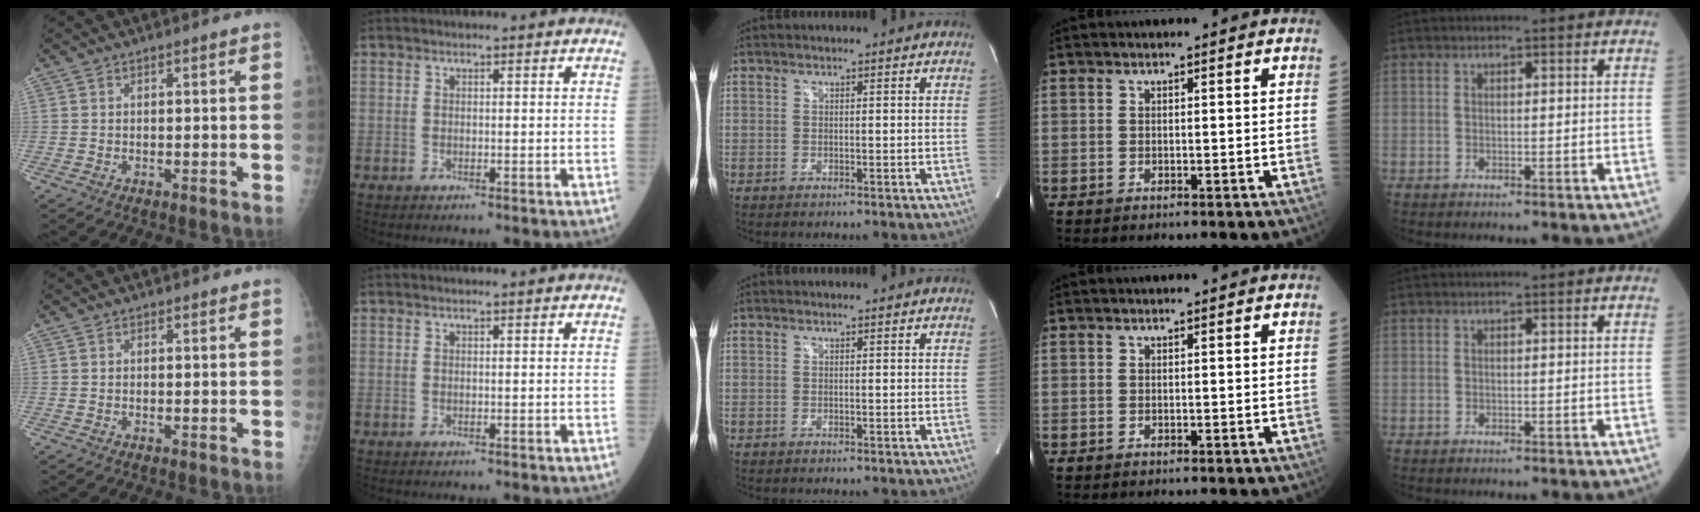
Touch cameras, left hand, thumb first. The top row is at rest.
{}